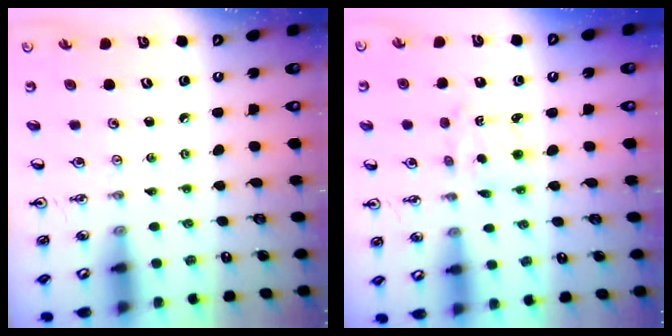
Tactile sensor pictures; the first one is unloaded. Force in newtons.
{"total": 2.2, "press": 2.2, "slide": 0.4}